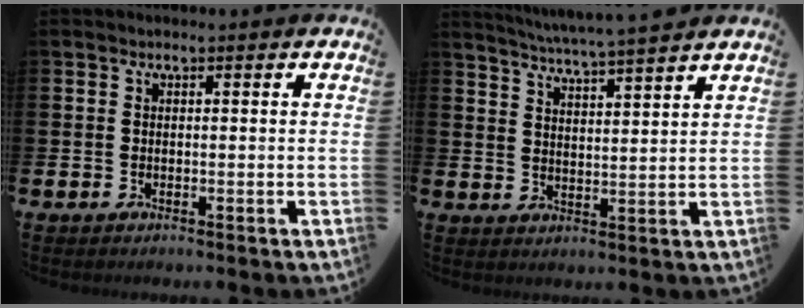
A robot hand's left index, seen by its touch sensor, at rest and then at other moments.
{"total": 5.5, "force": [5.4, -0.6, 1.1], "torque": [-0.037, -0.035, 0.094]}